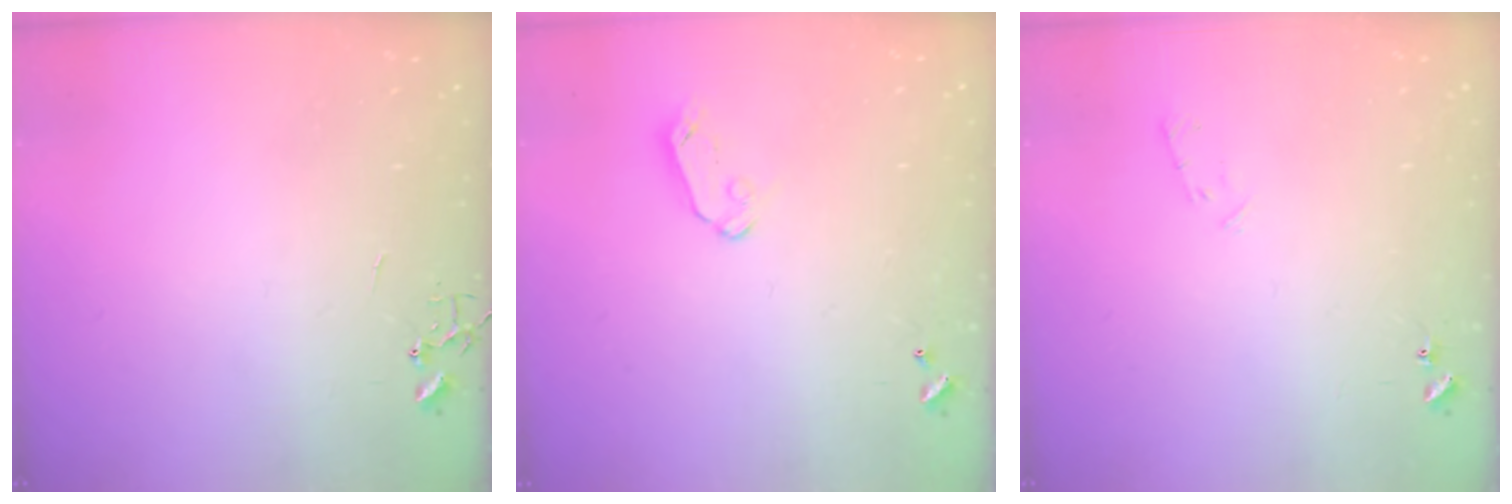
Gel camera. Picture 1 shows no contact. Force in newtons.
{"total": 5.4, "press": 5.4, "slide": 0.5}
{"total": 5.3, "press": 5.2, "slide": 0.9}